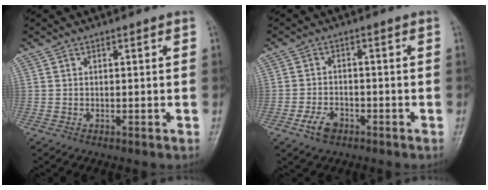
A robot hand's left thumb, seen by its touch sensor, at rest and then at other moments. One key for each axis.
{"total": 4.2, "fx": -2.4, "fy": 2.6, "fz": 2.3, "tx": -0.042, "ty": 0.014, "tz": -0.043}